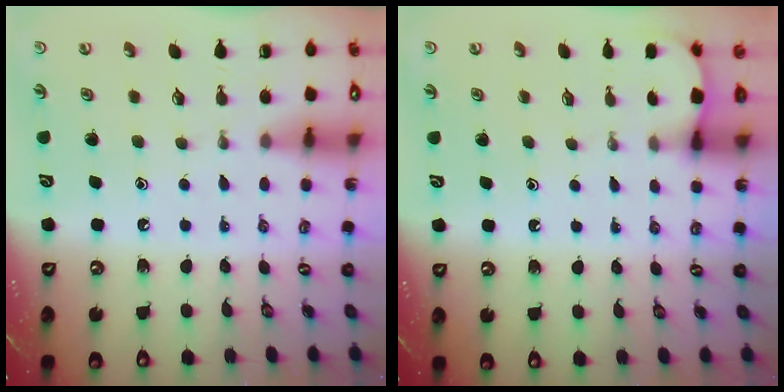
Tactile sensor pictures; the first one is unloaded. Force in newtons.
{"total": 1.3, "press": 1.3, "slide": 0.1}